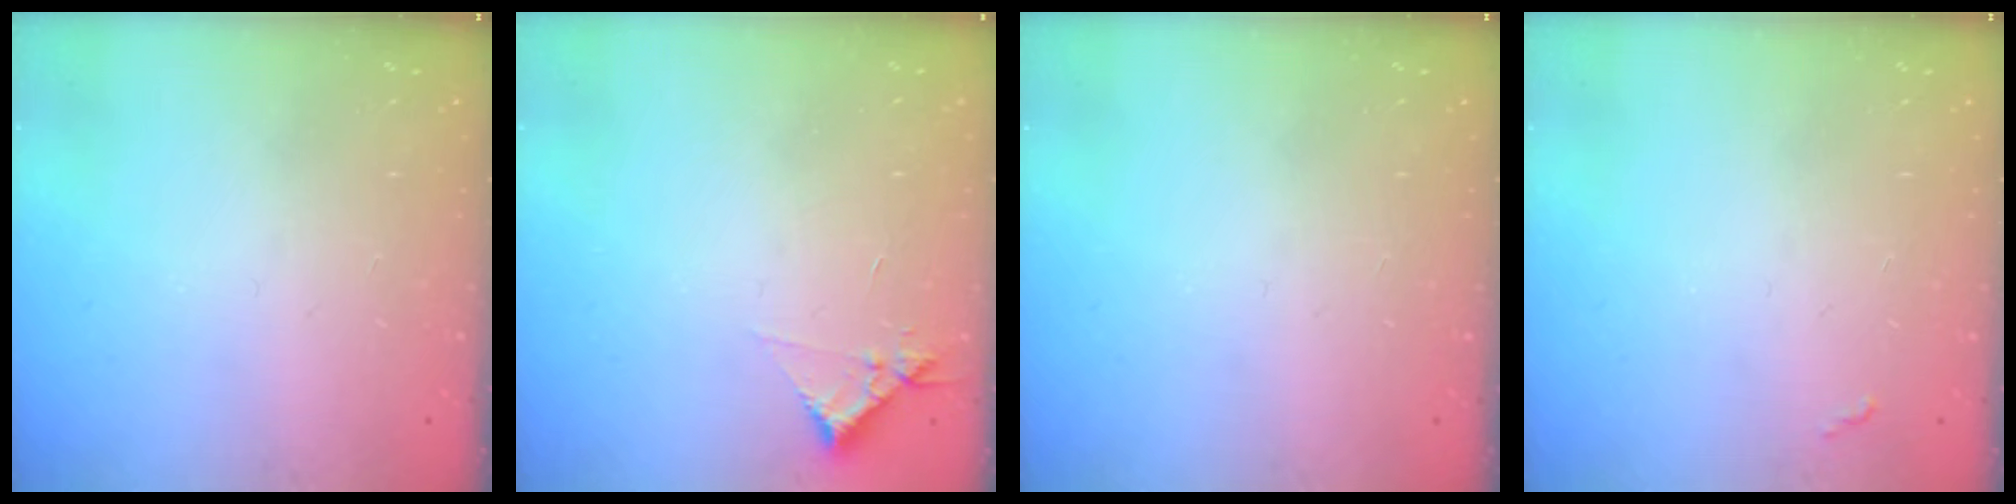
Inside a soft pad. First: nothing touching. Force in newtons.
{"total": 3.9, "press": 3.9, "slide": 0.5}
{"total": 0.0}
{"total": 2.8, "press": 2.8, "slide": 0.4}